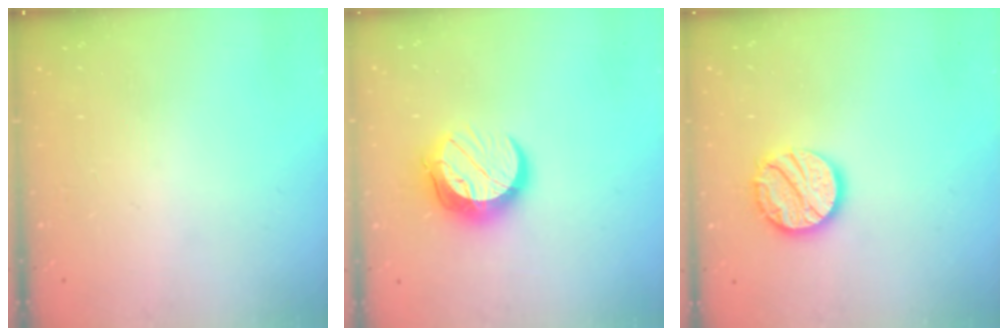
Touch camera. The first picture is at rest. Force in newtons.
{"total": 11.2, "press": 11.2, "slide": 0.9}
{"total": 14.6, "press": 14.6, "slide": 1.1}